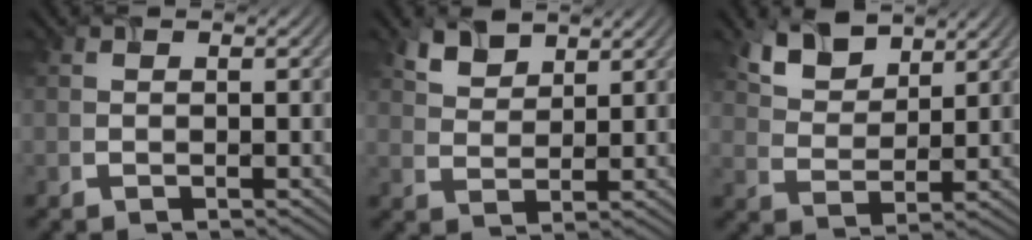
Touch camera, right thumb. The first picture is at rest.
{"total": 3.6, "force": [2.6, 1.8, 1.7], "torque": [-0.047, 0.000, 0.063]}
{"total": 6.0, "force": [4.0, 3.1, 3.2], "torque": [-0.078, 0.004, 0.087]}